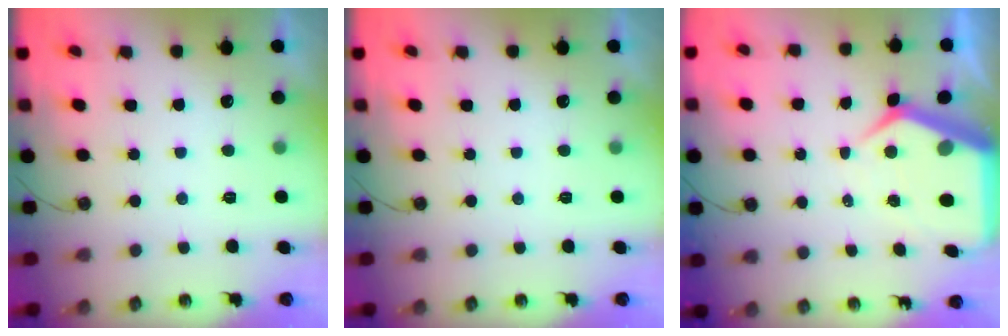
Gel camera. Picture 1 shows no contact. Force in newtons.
{"total": 0.0}
{"total": 9.6, "press": 9.6, "slide": 0.8}